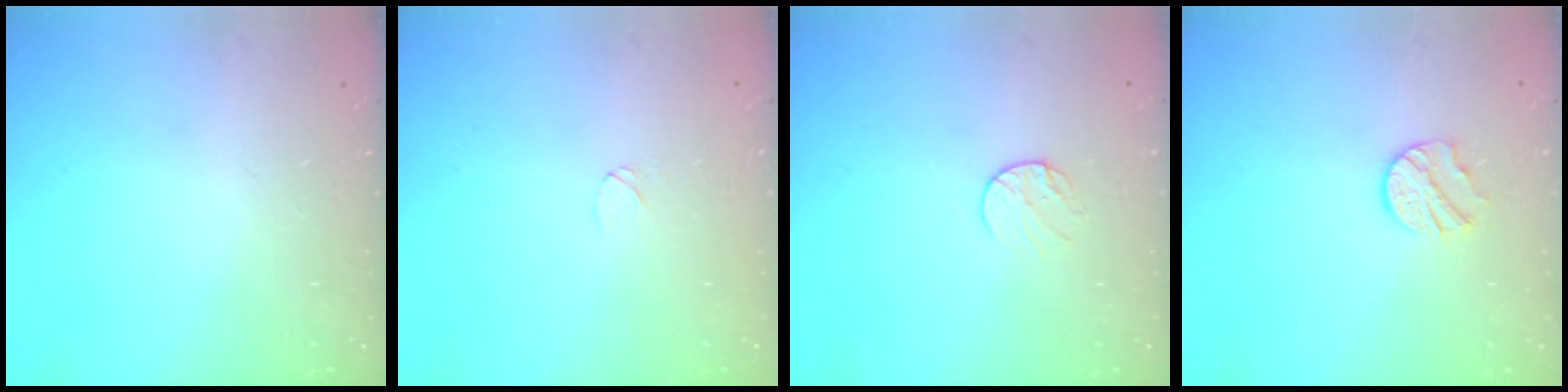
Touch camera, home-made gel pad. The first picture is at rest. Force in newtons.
{"total": 3.7, "press": 3.7, "slide": 0.3}
{"total": 5.6, "press": 5.6, "slide": 0.5}
{"total": 8.3, "press": 8.3, "slide": 0.2}